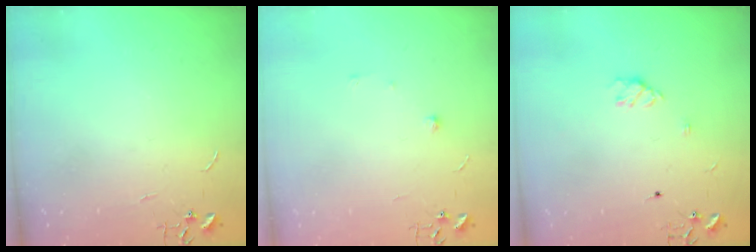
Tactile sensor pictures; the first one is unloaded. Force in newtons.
{"total": 4.9, "press": 4.8, "slide": 0.7}
{"total": 5.6, "press": 5.6, "slide": 0.7}